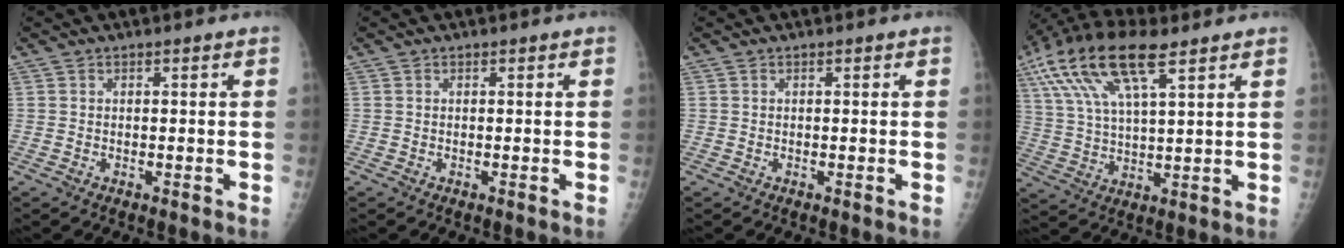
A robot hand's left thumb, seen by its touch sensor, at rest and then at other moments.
{"total": 0.0}
{"total": 0.0}
{"total": 17.0, "force": [9.0, 5.9, 13.2], "torque": [-0.269, 0.002, 0.168]}